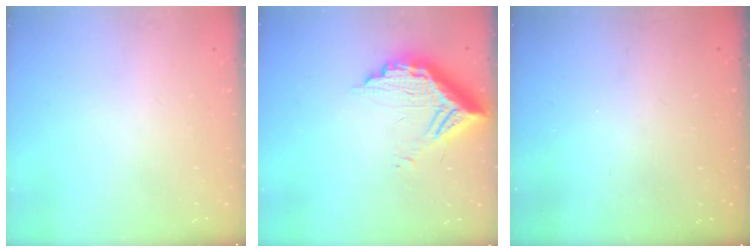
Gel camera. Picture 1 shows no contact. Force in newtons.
{"total": 14.2, "press": 14.1, "slide": 1.4}
{"total": 3.2, "press": 3.2, "slide": 0.1}